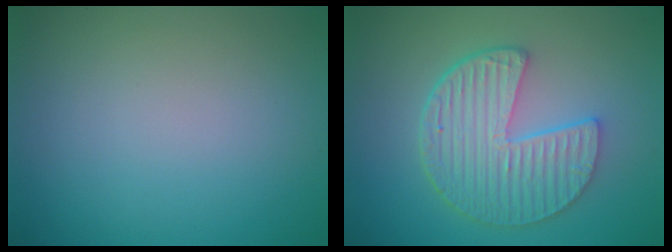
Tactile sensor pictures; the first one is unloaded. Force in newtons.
{"total": 6.2, "press": 4.7, "slide": 4.0}